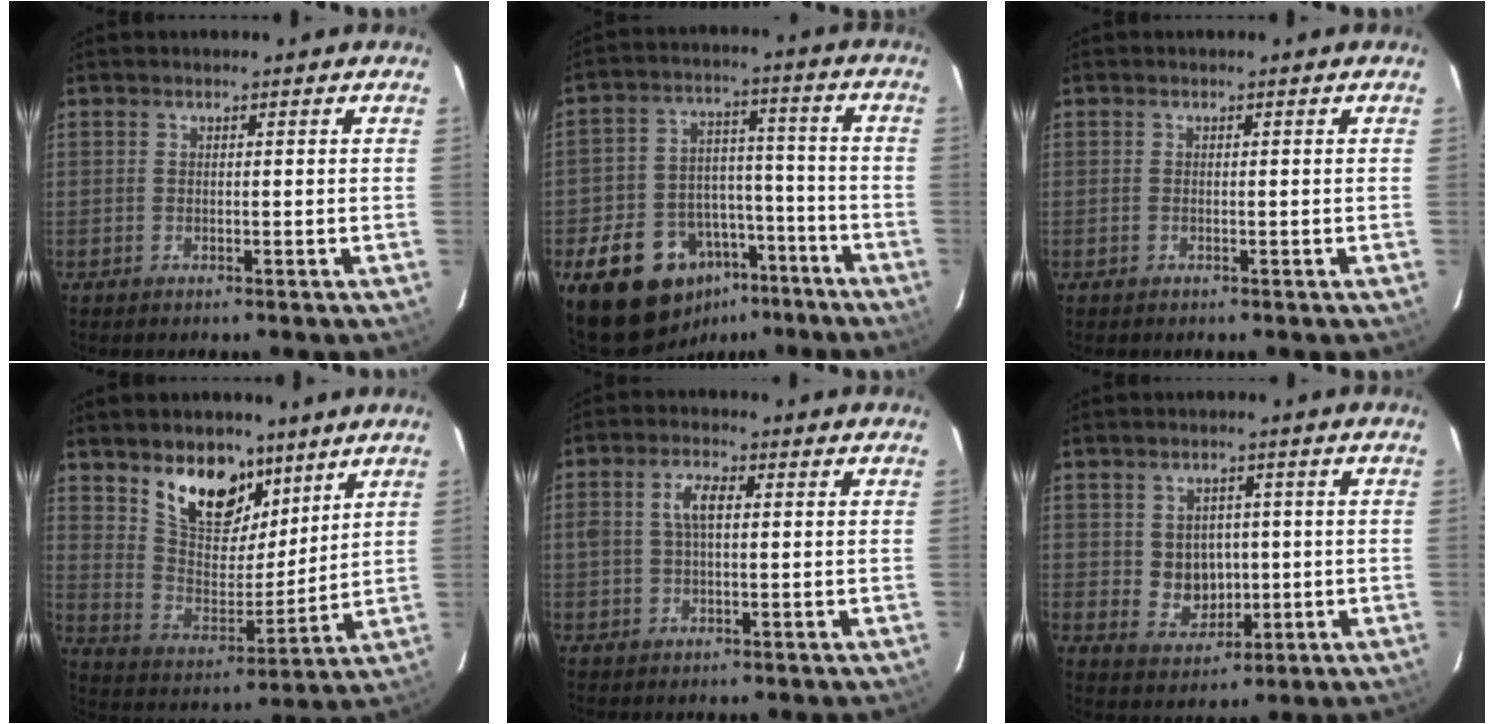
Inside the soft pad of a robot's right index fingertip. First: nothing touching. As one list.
[{"total": 16.8, "force": [-10.4, 11.4, 6.6], "torque": [-0.146, 0.046, -0.138]}, {"total": 0.0}, {"total": 15.3, "force": [9.7, 8.3, 8.6], "torque": [-0.155, -0.002, 0.179]}, {"total": 4.7, "force": [0.7, 2.2, 4.1], "torque": [-0.076, 0.011, 0.014]}, {"total": 6.5, "force": [0.1, 5.9, 2.9], "torque": [-0.059, 0.005, 0.018]}]